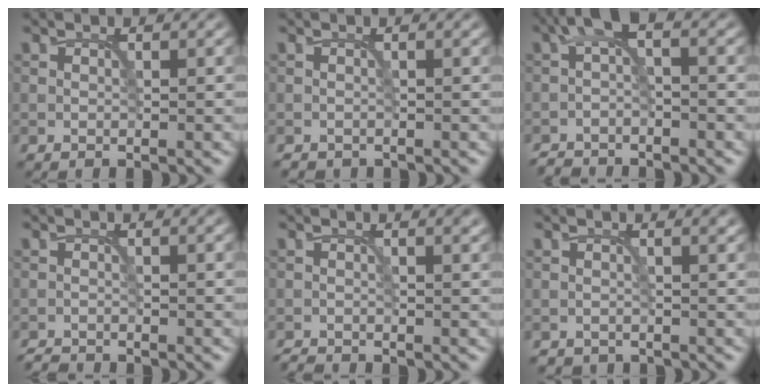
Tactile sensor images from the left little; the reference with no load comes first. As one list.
[{"total": 0.7, "force": [-0.7, 0.2, 0.0], "torque": [0.002, -0.006, -0.012]}, {"total": 3.6, "force": [-2.1, 1.3, 2.7], "torque": [-0.051, 0.003, -0.049]}, {"total": 1.5, "force": [-1.4, 0.2, 0.3], "torque": [0.000, -0.005, -0.031]}, {"total": 1.1, "force": [-0.8, 0.3, 0.7], "torque": [-0.012, -0.006, -0.019]}, {"total": 0.6, "force": [-0.5, 0.4, 0.1], "torque": [0.000, -0.006, -0.008]}]